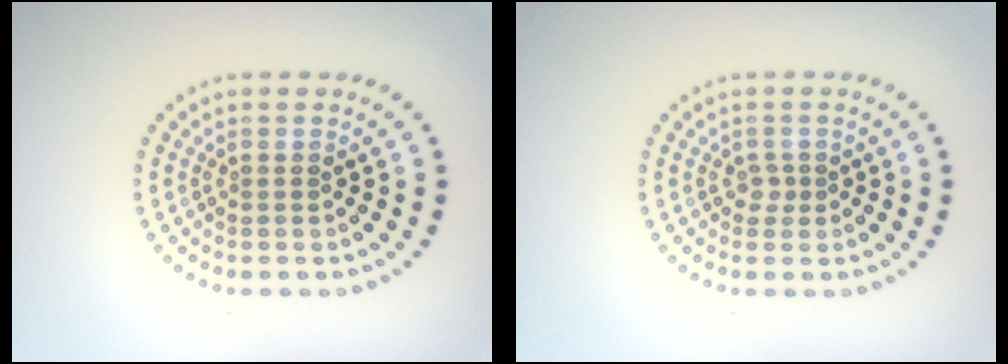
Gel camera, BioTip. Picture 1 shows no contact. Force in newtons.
{"total": 1.0, "press": 0.7, "slide": 0.6}